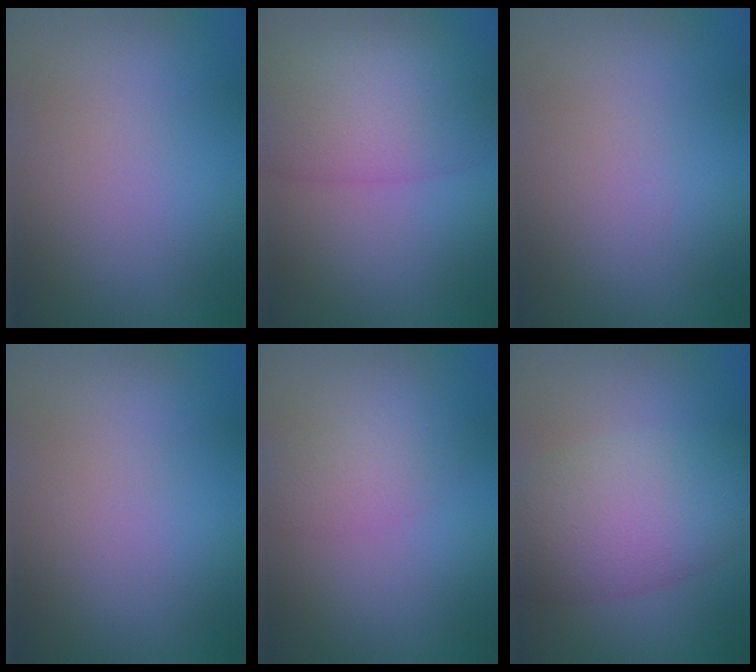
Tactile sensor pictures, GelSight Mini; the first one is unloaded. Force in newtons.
{"total": 8.1, "press": 8.1, "slide": 0.2}
{"total": 0.0}
{"total": 0.0}
{"total": 2.4, "press": 2.4, "slide": 0.1}
{"total": 7.7, "press": 7.7, "slide": 0.2}